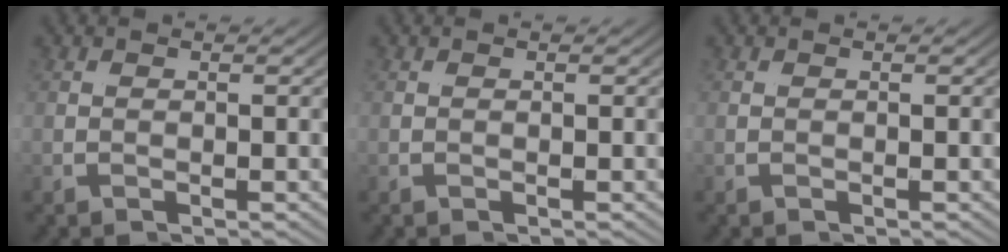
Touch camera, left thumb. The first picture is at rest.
{"total": 0.0}
{"total": 0.0}